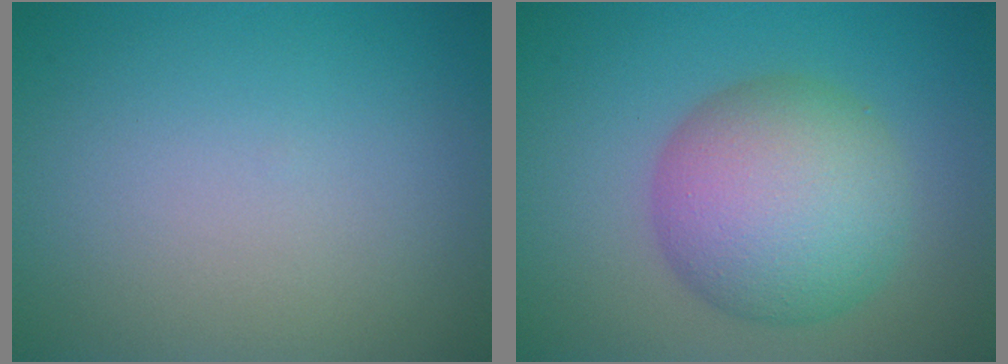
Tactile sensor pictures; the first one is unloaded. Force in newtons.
{"total": 8.5, "press": 8.5, "slide": 0.3}